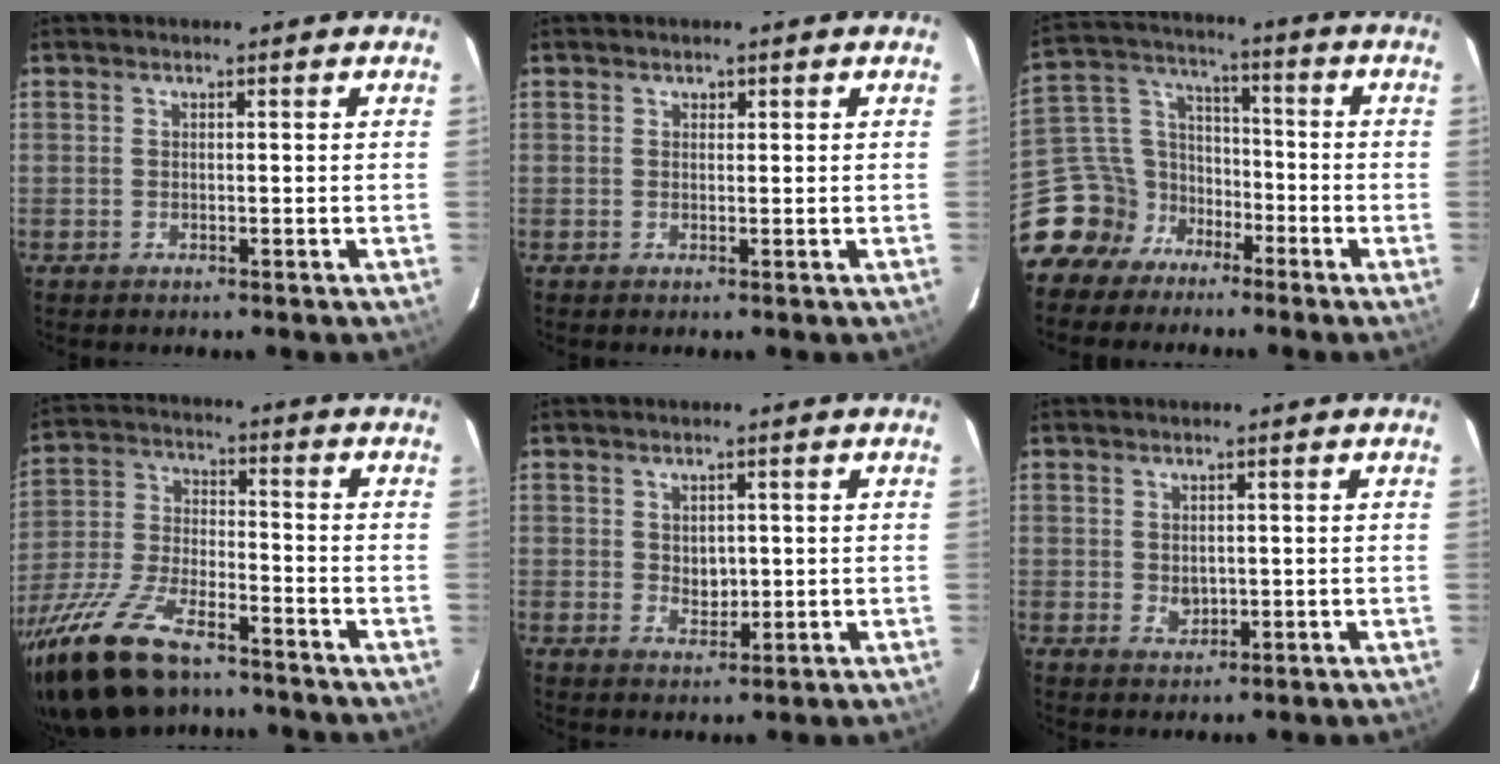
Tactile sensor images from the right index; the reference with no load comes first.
{"total": 0.7, "force": [0.2, 0.6, 0.1], "torque": [0.002, 0.003, 0.002]}
{"total": 11.2, "force": [-7.8, 7.8, 1.9], "torque": [-0.062, 0.049, -0.147]}
{"total": 20.1, "force": [-14.8, 7.3, 11.5], "torque": [-0.248, -0.034, -0.269]}
{"total": 3.1, "force": [0.4, 2.5, 1.8], "torque": [-0.027, -0.001, 0.011]}
{"total": 2.2, "force": [0.2, 1.9, 1.2], "torque": [-0.018, 0.000, 0.007]}